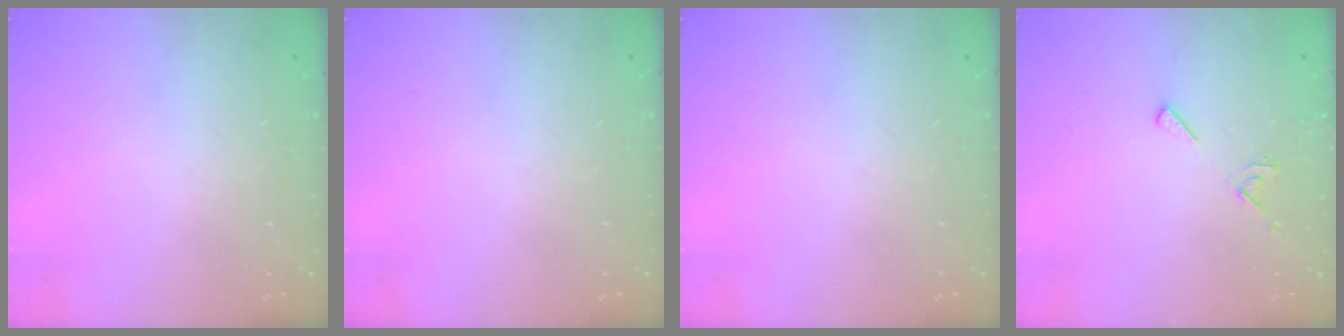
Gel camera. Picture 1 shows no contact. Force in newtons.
{"total": 0.0}
{"total": 0.0}
{"total": 5.2, "press": 5.2, "slide": 0.6}